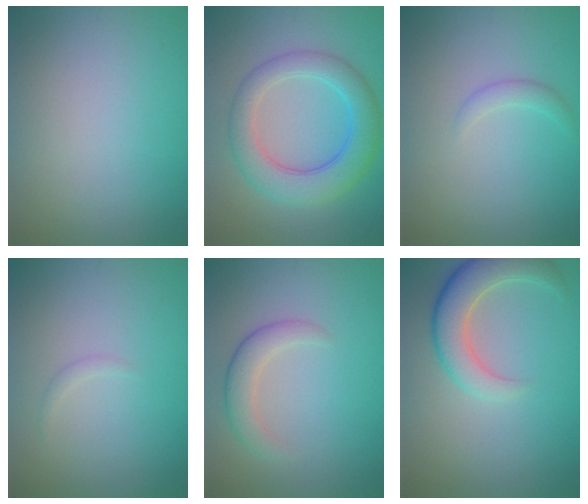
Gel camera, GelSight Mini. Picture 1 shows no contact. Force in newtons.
{"total": 5.9, "press": 5.9, "slide": 0.2}
{"total": 1.2, "press": 1.1, "slide": 0.2}
{"total": 0.6, "press": 0.6, "slide": 0.1}
{"total": 2.7, "press": 2.7, "slide": 0.2}
{"total": 5.2, "press": 5.1, "slide": 0.6}